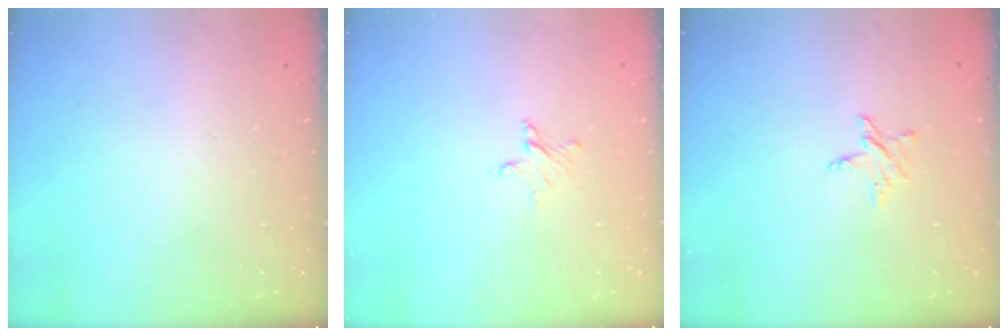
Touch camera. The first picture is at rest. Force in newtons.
{"total": 2.9, "press": 2.9, "slide": 0.3}
{"total": 3.7, "press": 3.7, "slide": 0.3}